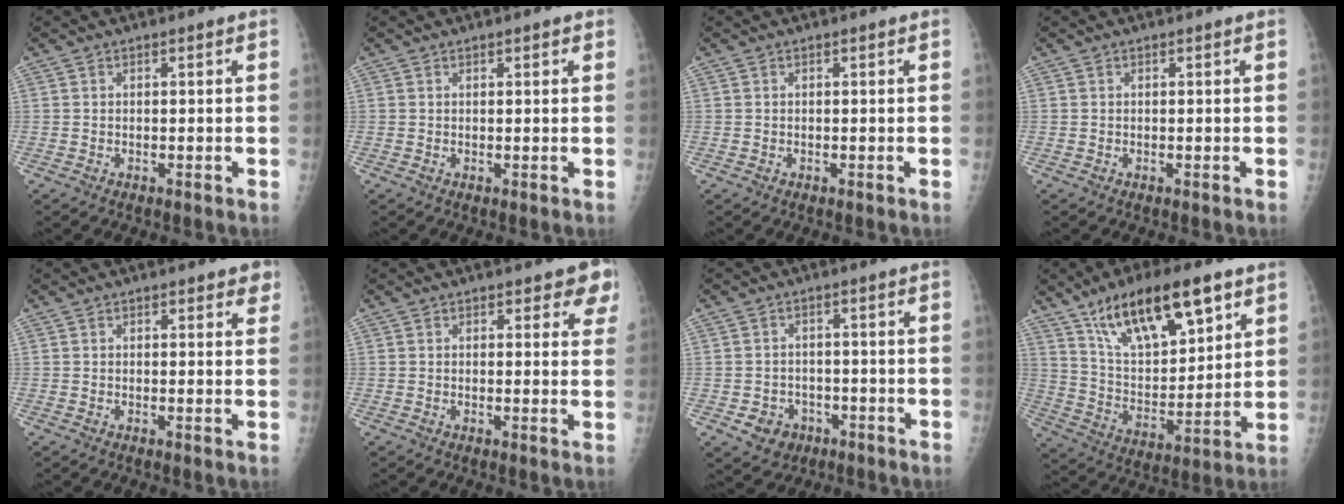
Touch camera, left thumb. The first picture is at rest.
{"total": 1.3, "force": [0.7, 0.5, 0.9], "torque": [-0.009, 0.000, 0.007]}
{"total": 0.0}
{"total": 0.0}
{"total": 3.4, "force": [1.9, 1.6, 2.3], "torque": [-0.004, -0.005, 0.018]}
{"total": 5.5, "force": [3.1, 2.9, 3.5], "torque": [0.000, -0.010, 0.029]}
{"total": 5.4, "force": [-2.4, 4.6, 1.6], "torque": [-0.007, 0.018, -0.029]}
{"total": 20.6, "force": [11.9, 8.1, 14.8], "torque": [-0.214, -0.040, 0.217]}